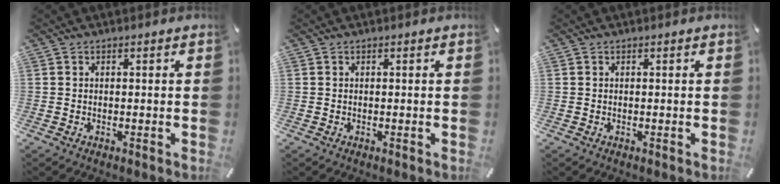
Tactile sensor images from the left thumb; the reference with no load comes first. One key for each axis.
{"total": 0.0}
{"total": 0.0}